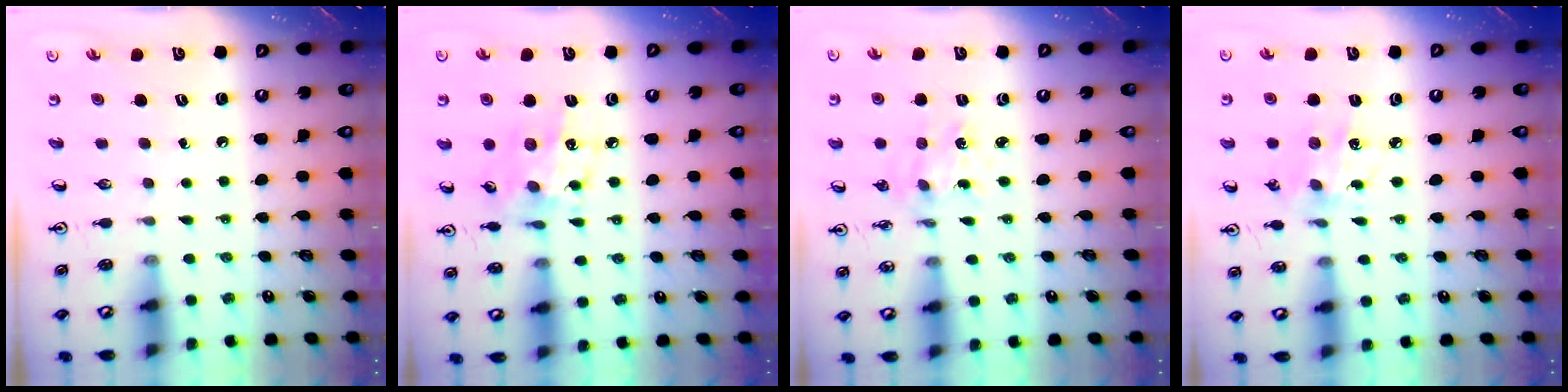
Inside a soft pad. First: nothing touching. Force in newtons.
{"total": 9.6, "press": 9.6, "slide": 0.6}
{"total": 1.0, "press": 0.9, "slide": 0.1}
{"total": 4.5, "press": 4.3, "slide": 1.1}